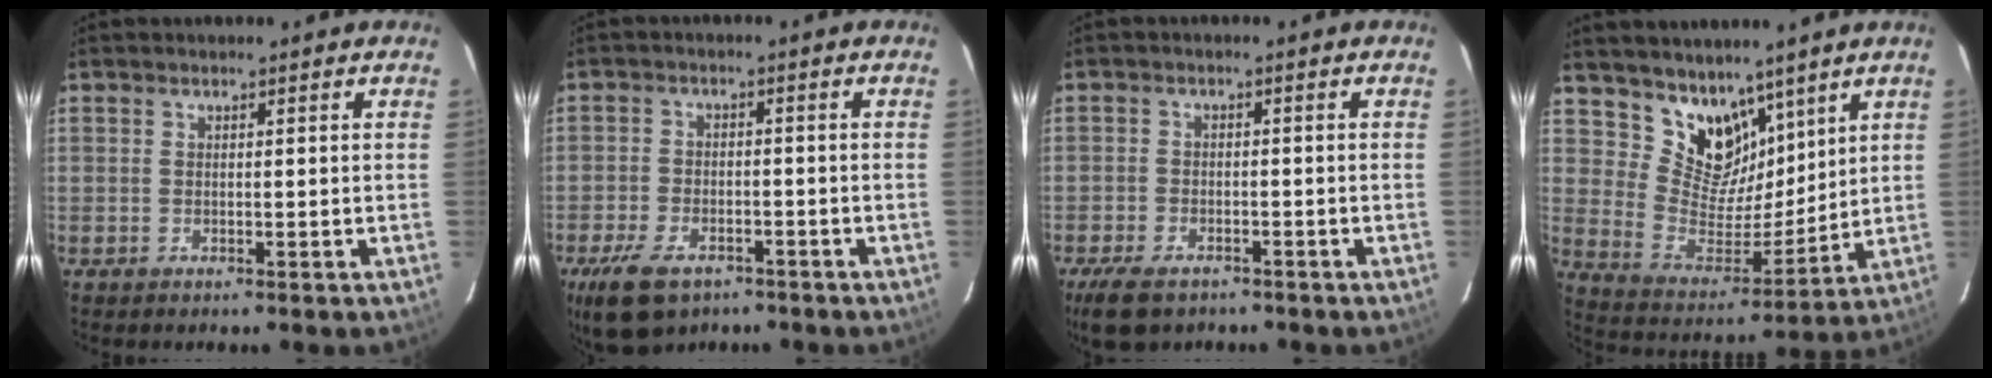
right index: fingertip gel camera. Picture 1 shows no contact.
{"total": 10.7, "force": [-6.9, 5.7, 5.8], "torque": [-0.144, -0.016, -0.120]}
{"total": 7.6, "force": [-5.5, 3.8, 3.7], "torque": [-0.097, -0.012, -0.094]}
{"total": 12.5, "force": [8.8, 7.5, 4.6], "torque": [-0.084, -0.006, 0.175]}